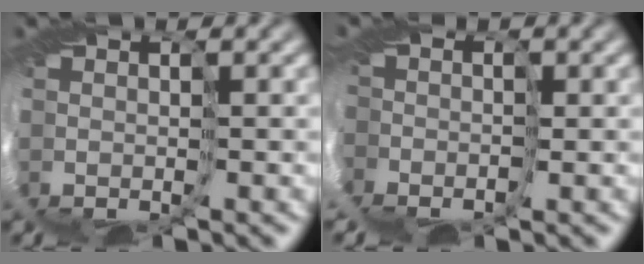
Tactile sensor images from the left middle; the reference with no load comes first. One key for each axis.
{"total": 7.0, "fx": -3.4, "fy": 5.3, "fz": 3.1, "tx": -0.074, "ty": -0.011, "tz": -0.050}